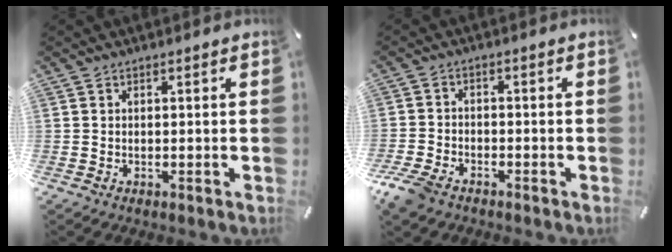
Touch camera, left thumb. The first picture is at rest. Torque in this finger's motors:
{"motor_torque": [-0.32, 1.25, 0.09, 0.07, 0.17]}